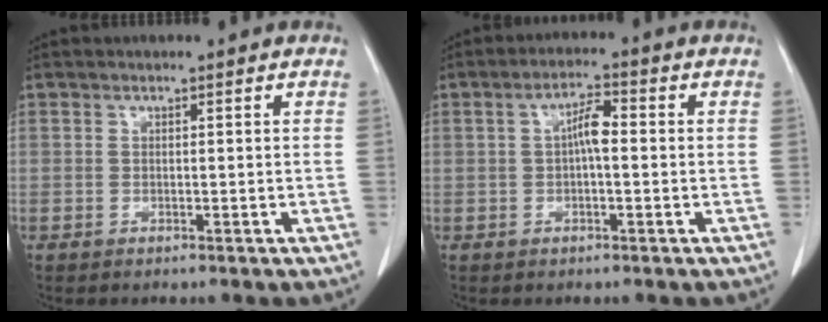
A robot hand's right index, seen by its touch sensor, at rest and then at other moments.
{"total": 3.9, "force": [0.2, 1.0, 3.8], "torque": [-0.067, 0.012, 0.001]}